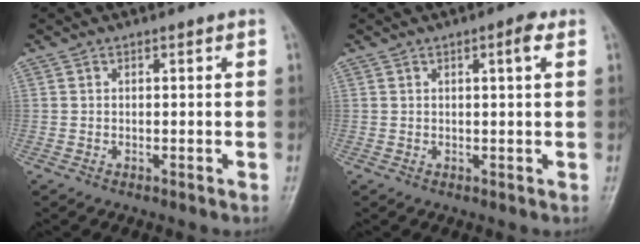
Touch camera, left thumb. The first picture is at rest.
{"total": 3.7, "force": [1.6, 0.6, 3.2], "torque": [-0.047, -0.001, 0.021]}